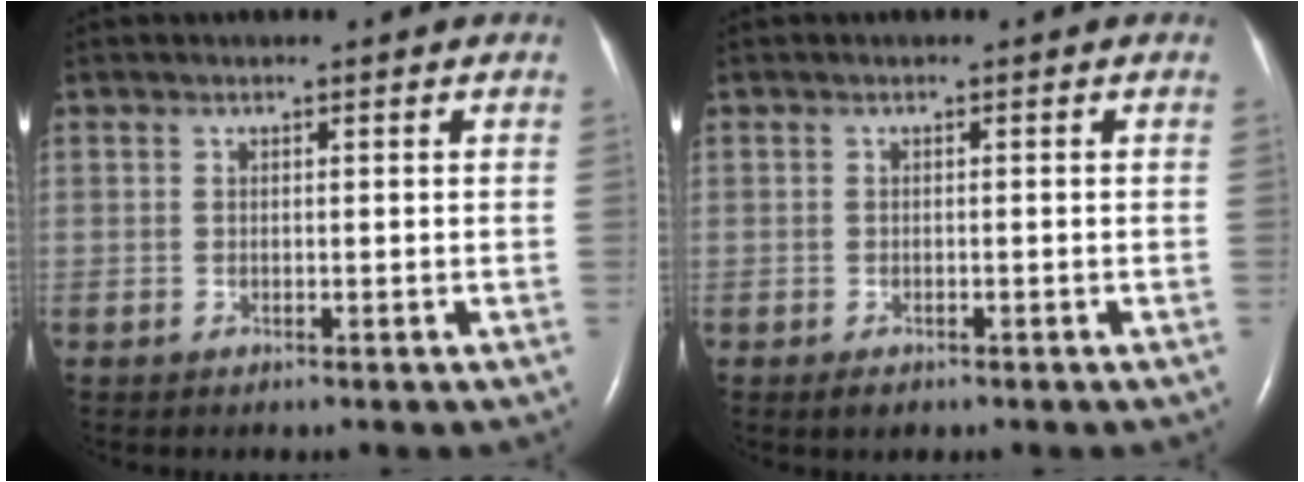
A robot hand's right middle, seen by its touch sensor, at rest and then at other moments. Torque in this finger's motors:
{"motor_torque": [0.12, -0.16, -0.04, 0.00]}